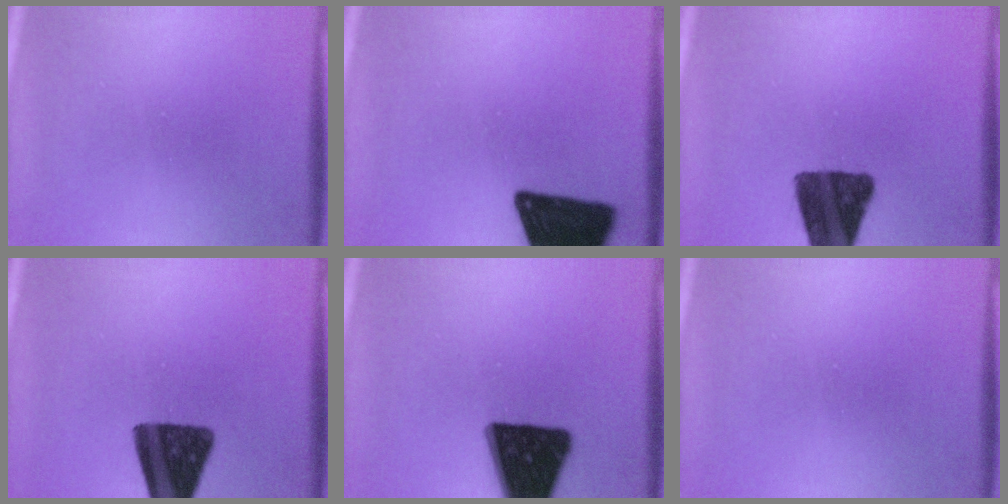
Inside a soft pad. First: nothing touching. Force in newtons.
{"total": 19.5}
{"total": 14.6}
{"total": 14.6}
{"total": 18.5}
{"total": 0.0}